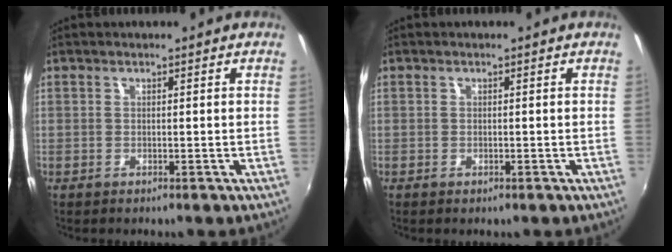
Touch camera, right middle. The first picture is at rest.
{"total": 0.6, "force": [-0.4, 0.3, 0.2], "torque": [-0.005, -0.003, -0.007]}